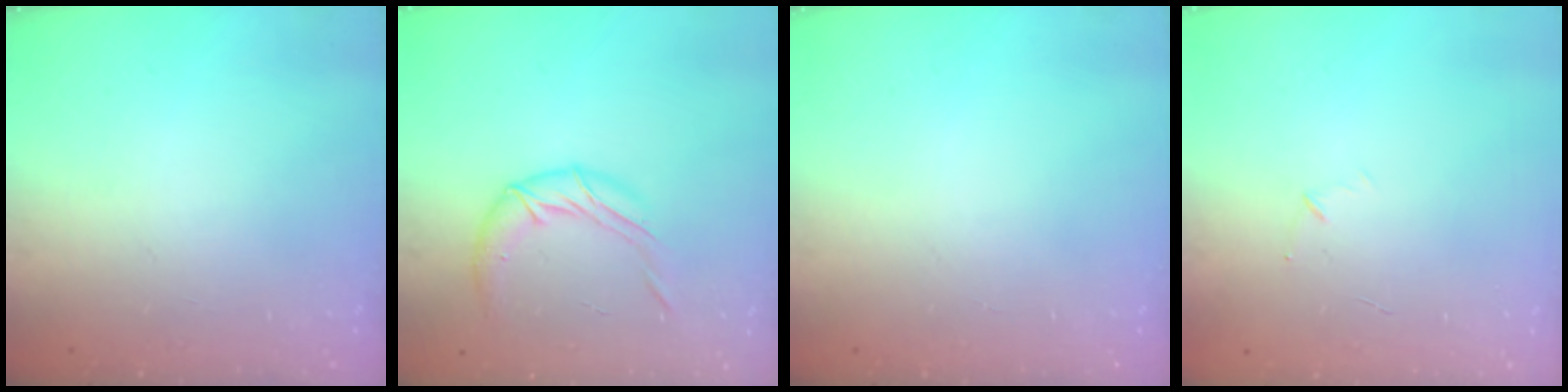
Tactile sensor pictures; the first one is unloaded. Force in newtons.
{"total": 10.8, "press": 10.7, "slide": 1.3}
{"total": 0.0}
{"total": 3.6, "press": 3.5, "slide": 0.9}